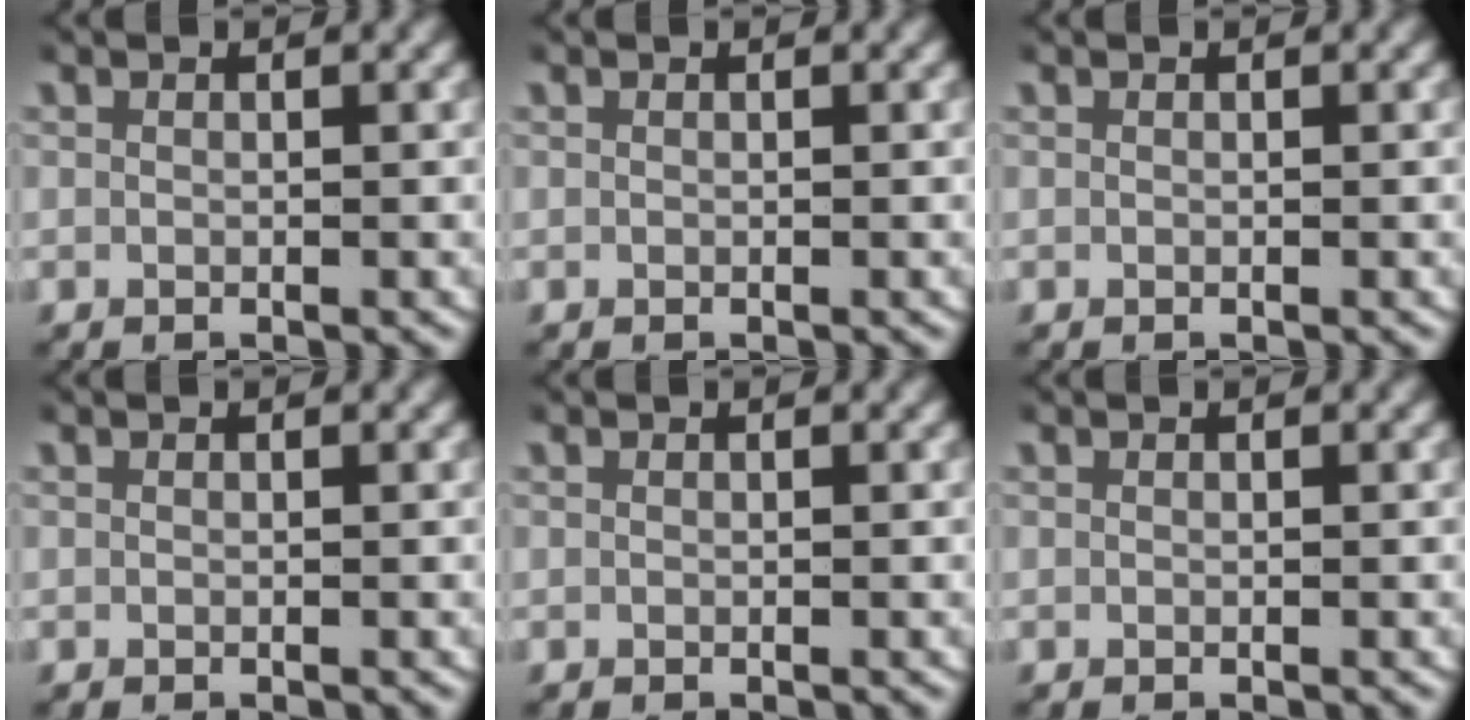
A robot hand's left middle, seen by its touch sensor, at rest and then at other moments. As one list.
[{"total": 0.0}, {"total": 0.0}, {"total": 0.0}, {"total": 0.0}, {"total": 0.0}]